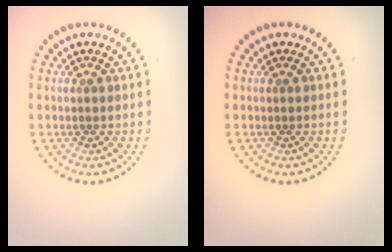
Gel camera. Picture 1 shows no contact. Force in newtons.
{"total": 0.0}